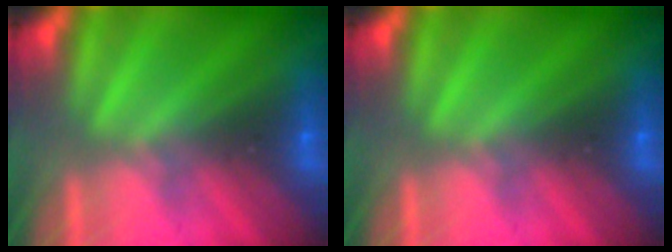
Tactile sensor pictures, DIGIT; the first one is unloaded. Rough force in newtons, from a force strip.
{"total": 0.0}